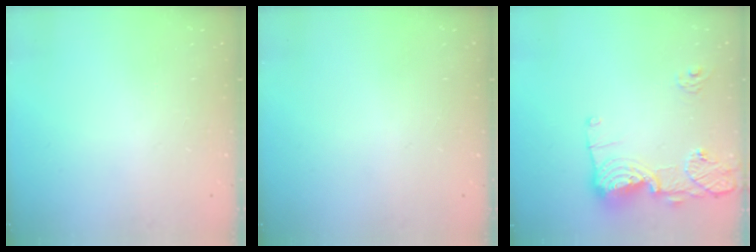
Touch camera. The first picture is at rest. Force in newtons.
{"total": 0.0}
{"total": 15.9, "press": 15.9, "slide": 1.5}